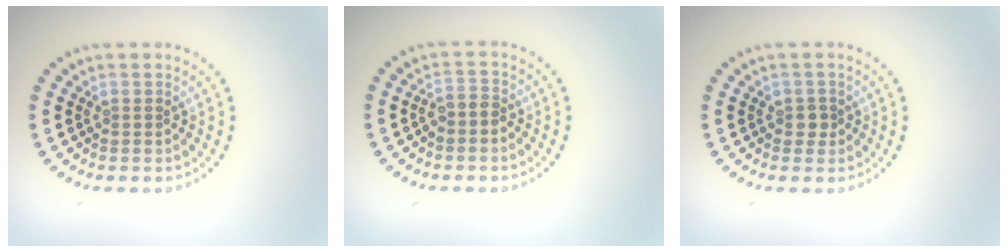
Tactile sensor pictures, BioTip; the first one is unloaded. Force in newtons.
{"total": 1.5, "press": 1.2, "slide": 0.9}
{"total": 1.1, "press": 1.0, "slide": 0.6}